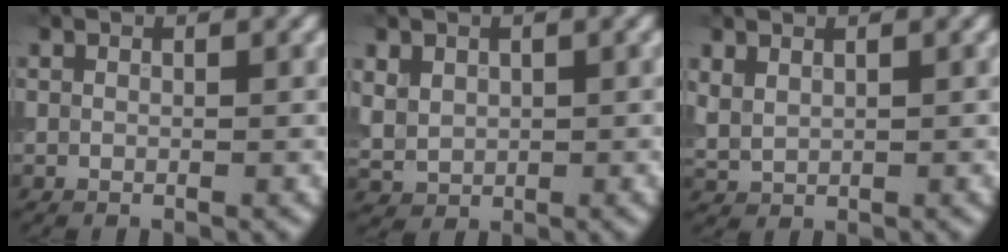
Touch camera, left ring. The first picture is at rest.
{"total": 2.2, "force": [0.7, 1.8, 1.0], "torque": [-0.029, -0.004, 0.015]}
{"total": 1.4, "force": [0.9, 0.7, 0.8], "torque": [-0.024, -0.001, 0.023]}